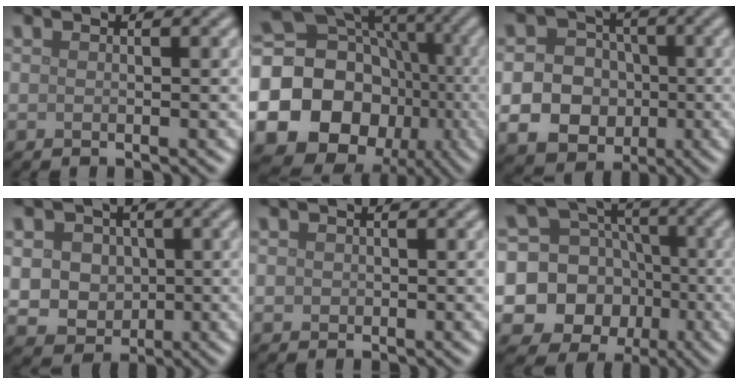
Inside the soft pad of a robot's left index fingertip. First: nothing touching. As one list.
[{"total": 23.6, "force": [-5.4, 20.8, 9.8], "torque": [-0.178, -0.018, -0.120]}, {"total": 10.0, "force": [-2.1, 9.0, 3.7], "torque": [-0.064, -0.014, -0.060]}, {"total": 5.1, "force": [0.3, 4.6, 2.3], "torque": [-0.041, 0.006, -0.008]}, {"total": 0.6, "force": [0.1, 0.6, 0.1], "torque": [0.002, -0.002, 0.001]}, {"total": 16.1, "force": [-3.6, 15.3, 3.6], "torque": [-0.112, -0.008, -0.067]}]